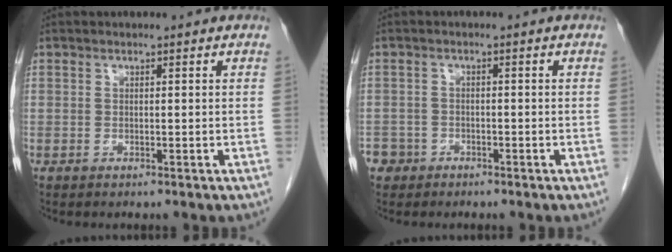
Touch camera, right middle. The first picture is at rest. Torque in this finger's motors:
{"motor_torque": [0.38, -0.34, 0.03, 0.00]}